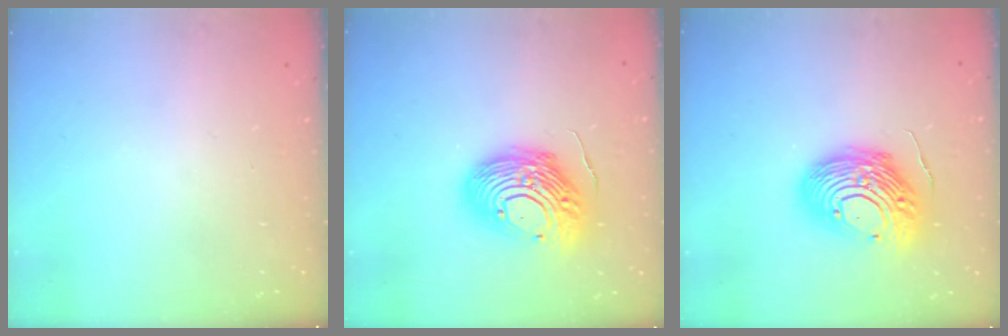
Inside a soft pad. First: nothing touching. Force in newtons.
{"total": 16.8, "press": 16.7, "slide": 1.9}
{"total": 16.8, "press": 16.7, "slide": 1.9}